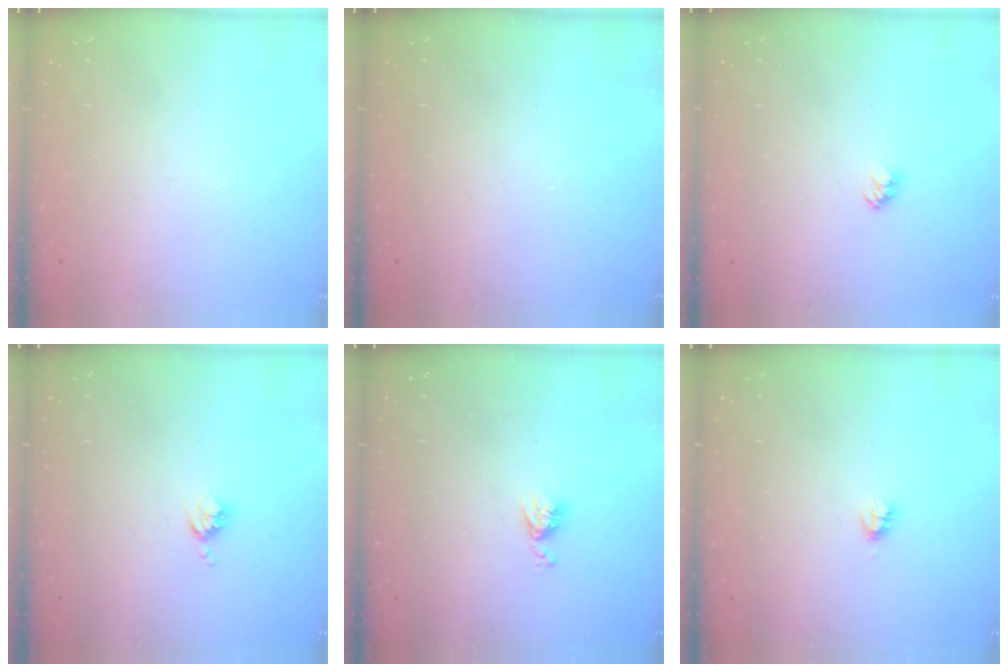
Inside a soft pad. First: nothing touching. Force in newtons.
{"total": 0.0}
{"total": 2.4, "press": 2.4, "slide": 0.2}
{"total": 3.3, "press": 3.3, "slide": 0.4}
{"total": 5.8, "press": 5.7, "slide": 0.7}
{"total": 2.7, "press": 2.7, "slide": 0.2}